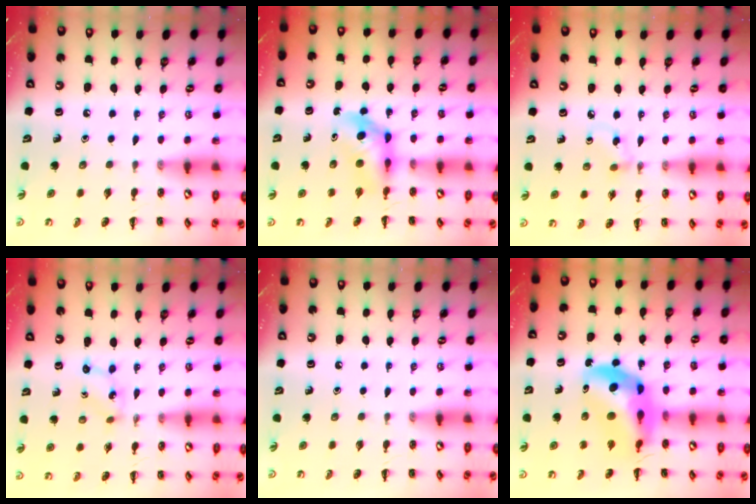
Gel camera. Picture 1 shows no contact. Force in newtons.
{"total": 5.6, "press": 5.5, "slide": 1.3}
{"total": 4.9, "press": 4.5, "slide": 1.7}
{"total": 1.3, "press": 1.2, "slide": 0.5}
{"total": 0.0}
{"total": 13.2, "press": 12.7, "slide": 3.7}